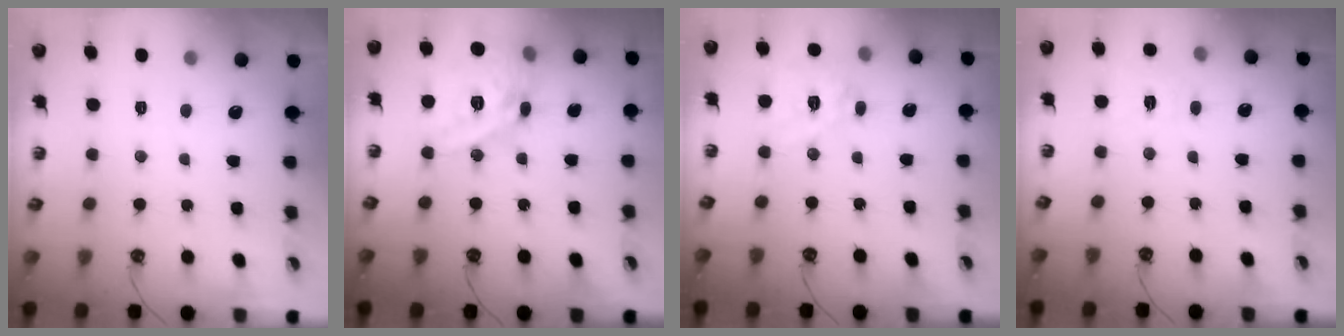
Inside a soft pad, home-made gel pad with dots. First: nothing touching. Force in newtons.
{"total": 20.0, "press": 19.9, "slide": 1.9}
{"total": 12.4, "press": 12.3, "slide": 1.5}
{"total": 7.3, "press": 7.3, "slide": 0.5}